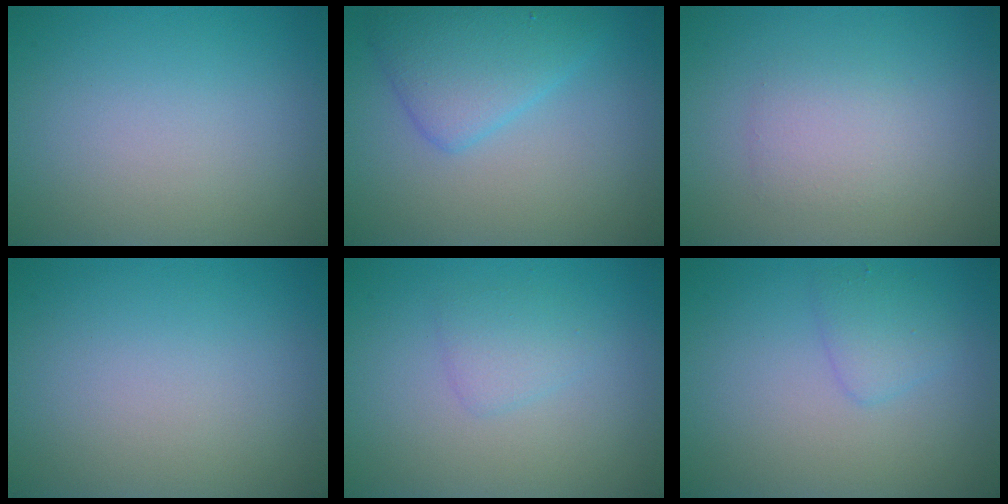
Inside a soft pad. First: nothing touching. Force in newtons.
{"total": 4.2, "press": 4.2, "slide": 0.2}
{"total": 1.9, "press": 1.9, "slide": 0.1}
{"total": 0.0}
{"total": 1.6, "press": 1.6, "slide": 0.0}
{"total": 1.7, "press": 1.7, "slide": 0.2}